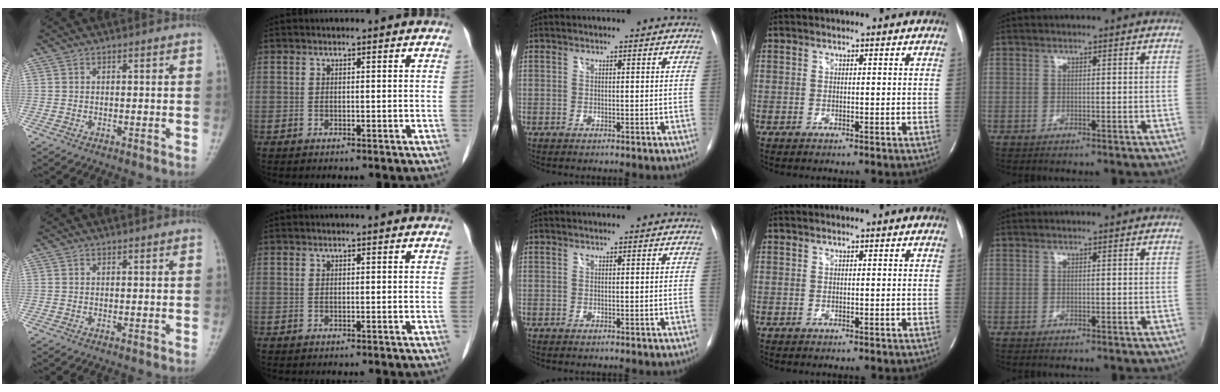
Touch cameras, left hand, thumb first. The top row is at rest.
{}